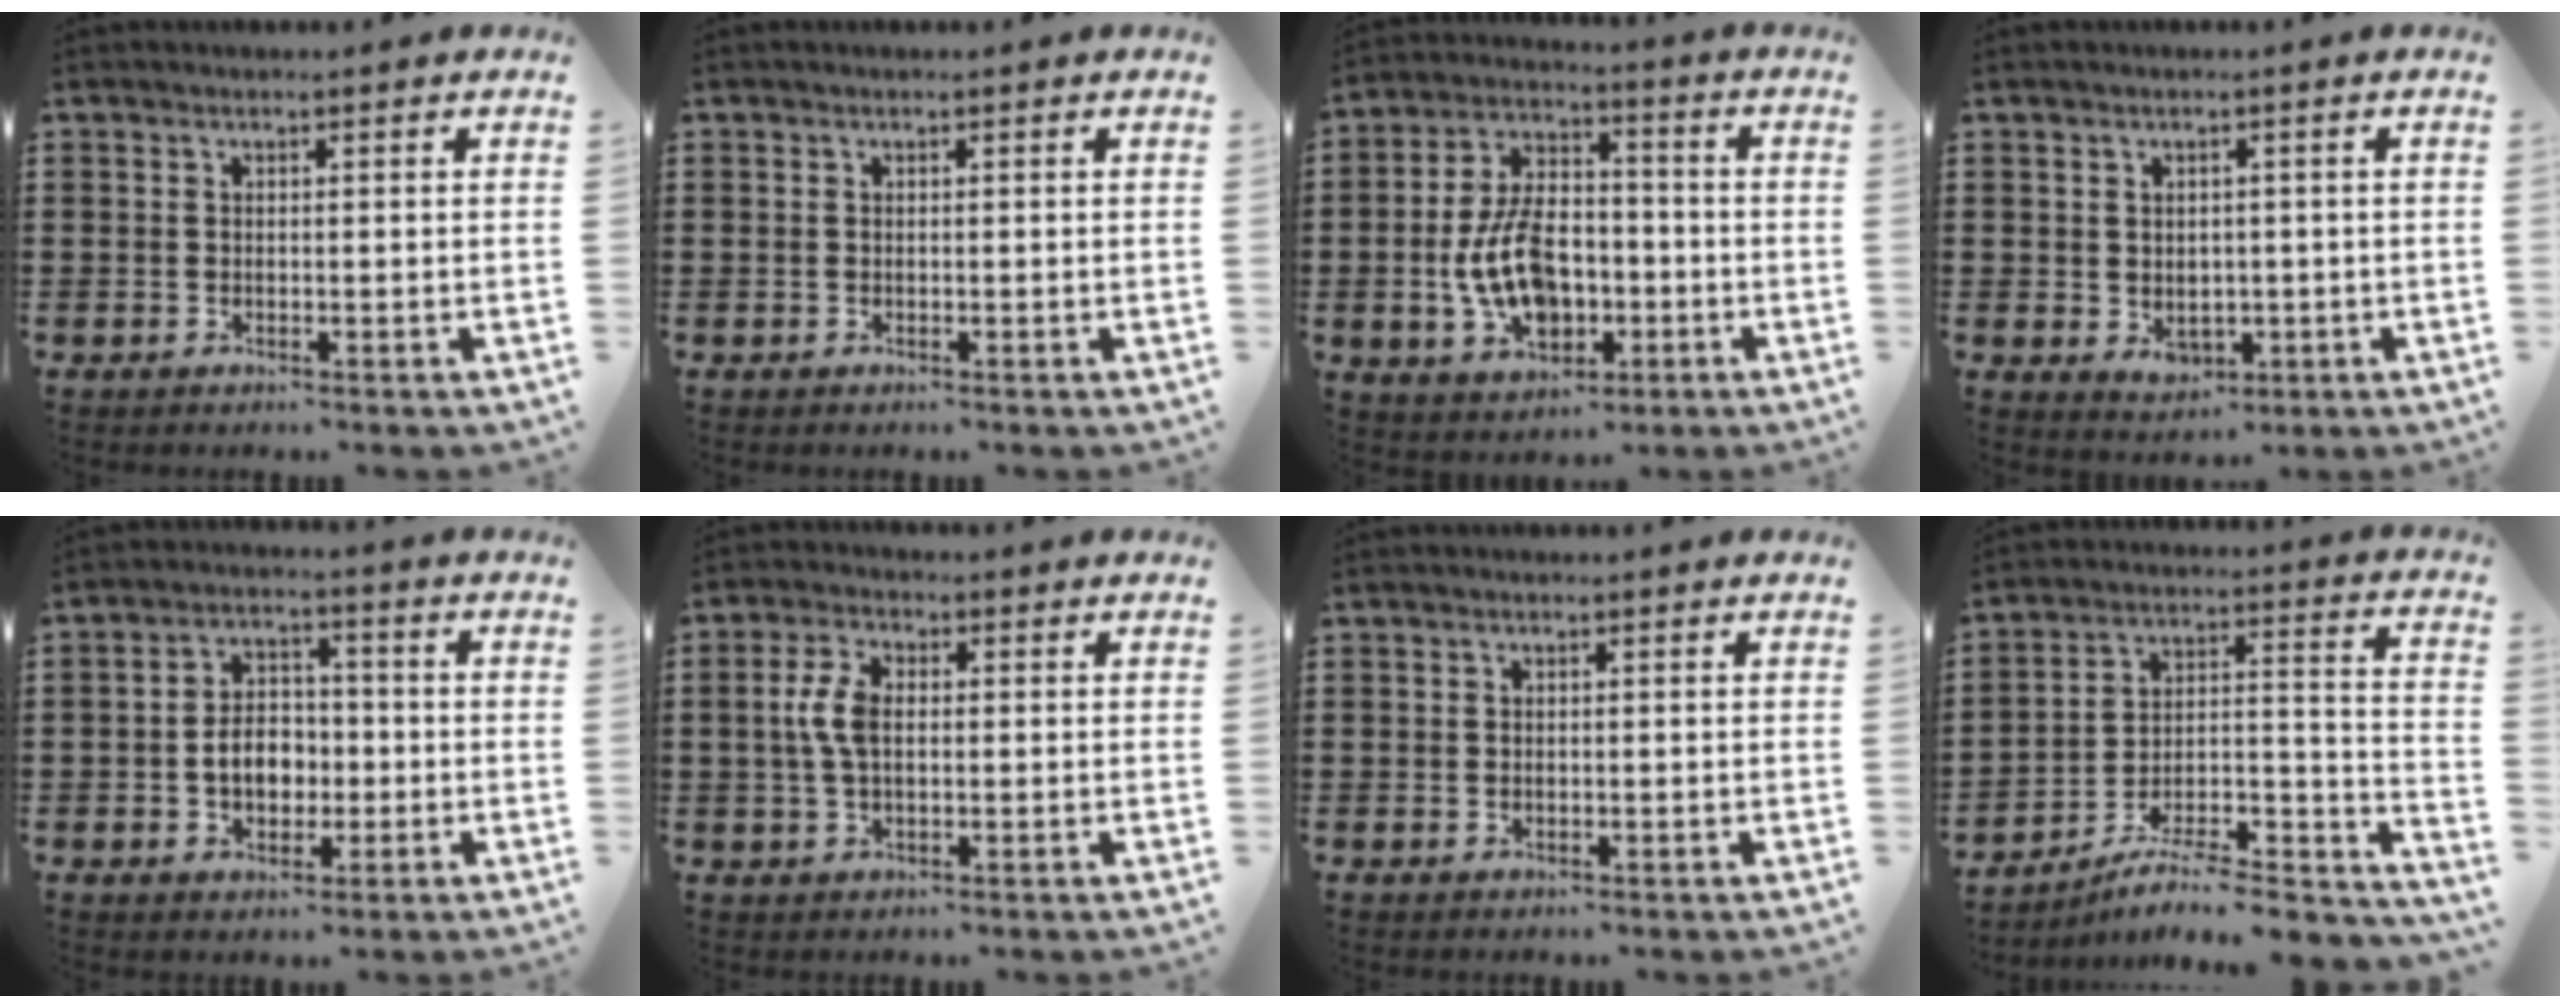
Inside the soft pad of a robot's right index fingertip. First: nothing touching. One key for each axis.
{"total": 0.0}
{"total": 11.5, "fx": -2.5, "fy": 6.9, "fz": 8.9, "tx": -0.190, "ty": 0.002, "tz": -0.045}
{"total": 2.3, "fx": 0.5, "fy": 2.1, "fz": 0.9, "tx": -0.019, "ty": 0.000, "tz": 0.007}
{"total": 5.8, "fx": -1.2, "fy": 4.1, "fz": 4.0, "tx": -0.062, "ty": 0.003, "tz": -0.025}
{"total": 5.3, "fx": 0.4, "fy": 2.7, "fz": 4.5, "tx": -0.114, "ty": 0.003, "tz": -0.002}
{"total": 0.0}
{"total": 6.4, "fx": -5.5, "fy": 0.8, "fz": 3.2, "tx": -0.047, "ty": -0.008, "tz": -0.108}